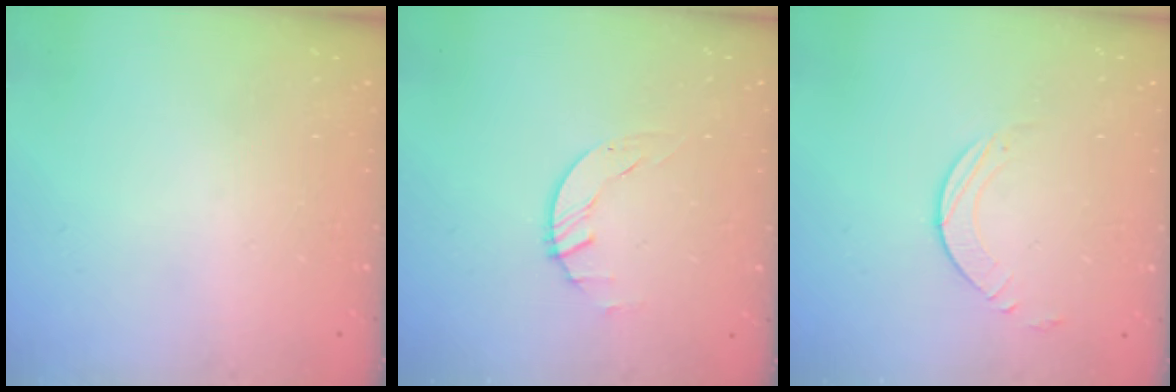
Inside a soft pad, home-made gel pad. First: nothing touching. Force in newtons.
{"total": 1.7, "press": 1.7, "slide": 0.1}
{"total": 3.9, "press": 3.8, "slide": 0.5}